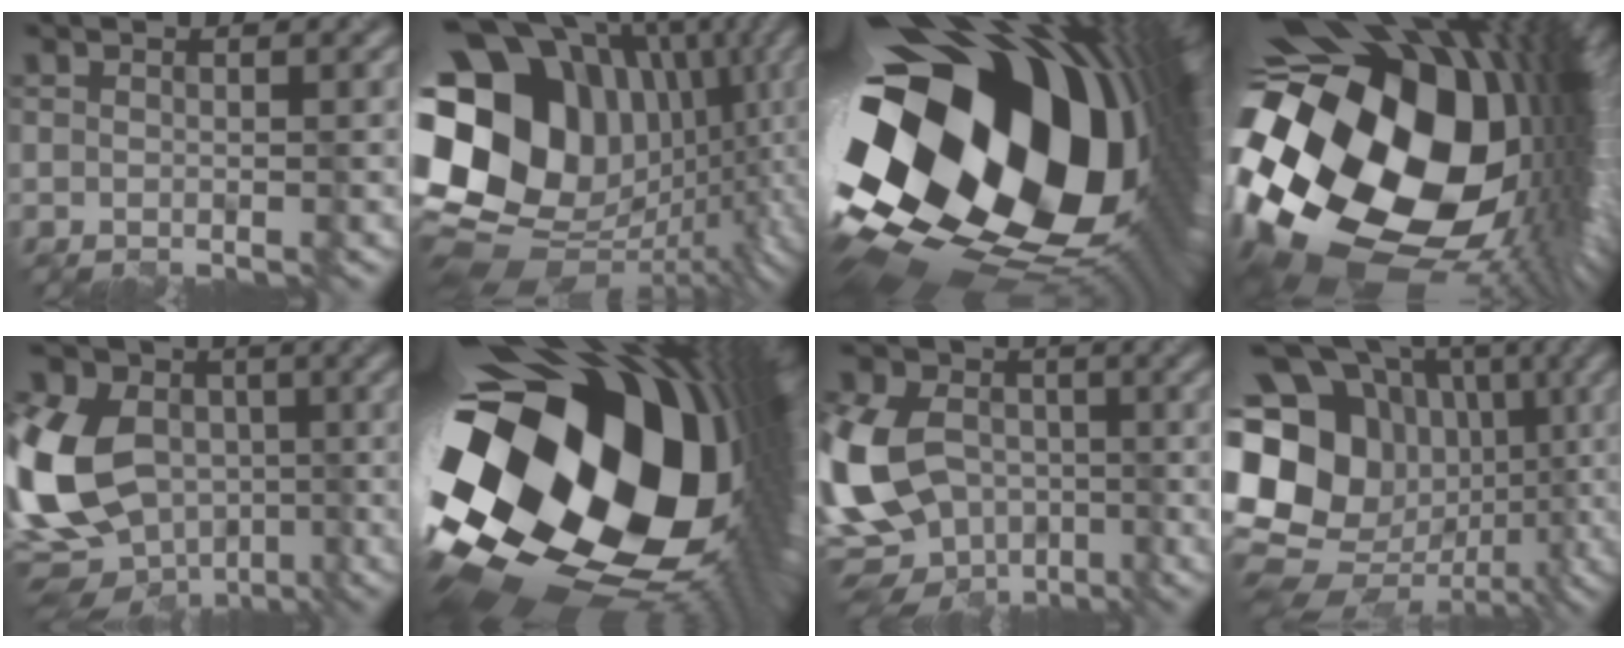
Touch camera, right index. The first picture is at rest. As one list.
[{"total": 20.6, "force": [1.0, 16.0, 12.9], "torque": [-0.251, -0.005, 0.029]}, {"total": 21.1, "force": [0.1, 12.2, 17.3], "torque": [-0.285, -0.085, 0.021]}, {"total": 22.4, "force": [-2.9, 14.8, 16.6], "torque": [-0.292, -0.041, -0.045]}, {"total": 19.2, "force": [-2.6, 15.0, 11.7], "torque": [-0.261, 0.007, -0.057]}, {"total": 21.3, "force": [-2.0, 12.8, 16.9], "torque": [-0.293, -0.077, -0.024]}, {"total": 18.0, "force": [-4.4, 14.3, 10.1], "torque": [-0.213, -0.004, -0.103]}, {"total": 21.6, "force": [0.5, 18.6, 11.0], "torque": [-0.216, 0.033, -0.031]}]